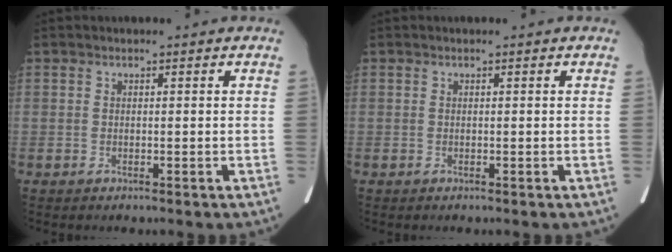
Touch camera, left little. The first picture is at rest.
{"total": 0.0}